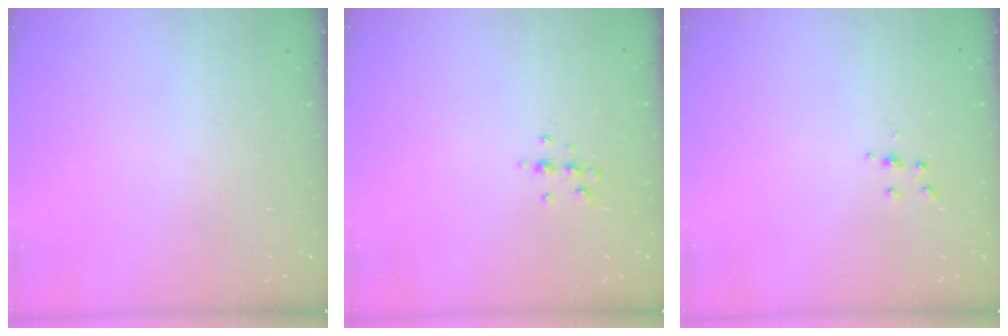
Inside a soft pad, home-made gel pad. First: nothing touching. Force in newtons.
{"total": 6.1, "press": 6.0, "slide": 0.7}
{"total": 3.5, "press": 3.4, "slide": 0.4}